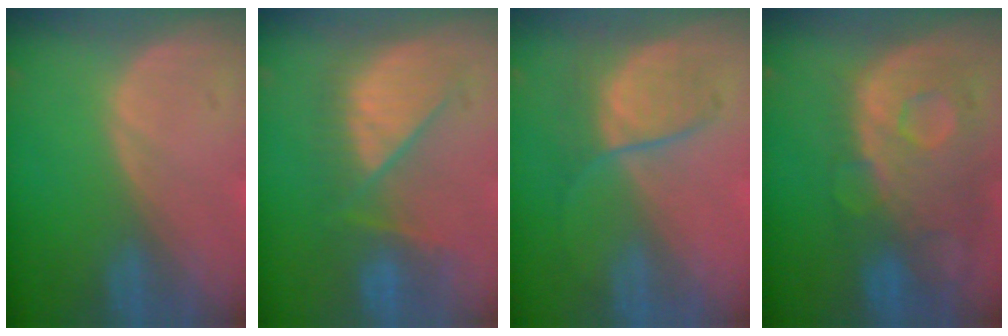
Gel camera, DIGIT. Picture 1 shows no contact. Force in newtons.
{"total": 8.4, "press": 8.4, "slide": 0.6}
{"total": 6.3, "press": 6.0, "slide": 2.0}
{"total": 11.4, "press": 9.8, "slide": 5.8}